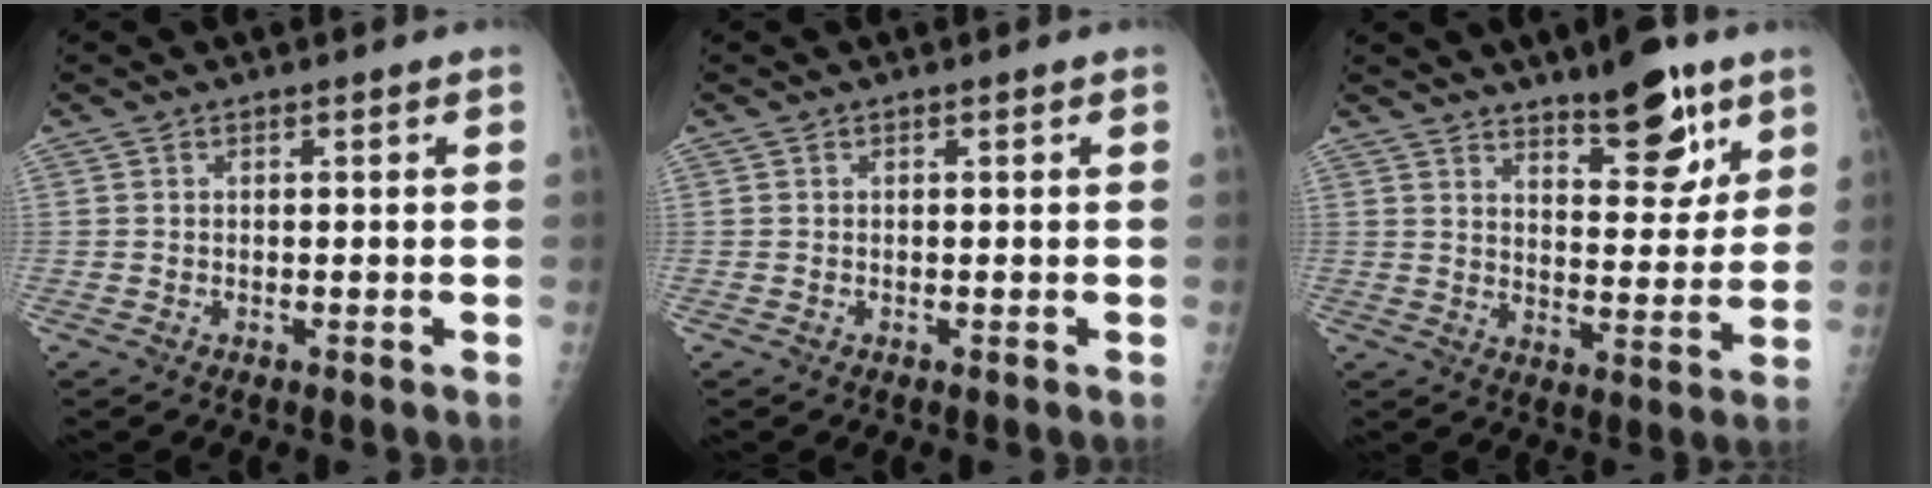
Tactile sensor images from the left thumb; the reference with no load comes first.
{"total": 0.0}
{"total": 12.0, "force": [7.9, 4.2, 7.9], "torque": [-0.079, -0.051, 0.119]}